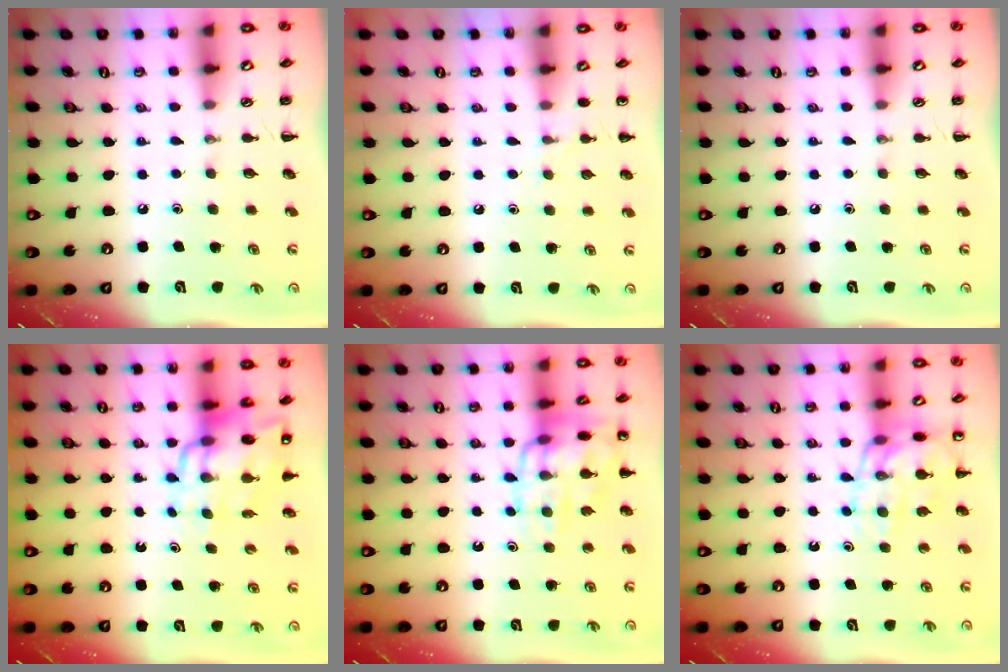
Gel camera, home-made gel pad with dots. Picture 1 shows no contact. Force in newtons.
{"total": 5.0, "press": 4.7, "slide": 1.7}
{"total": 0.0}
{"total": 13.5, "press": 12.9, "slide": 4.0}
{"total": 14.0, "press": 13.9, "slide": 1.2}
{"total": 13.4, "press": 13.3, "slide": 2.1}